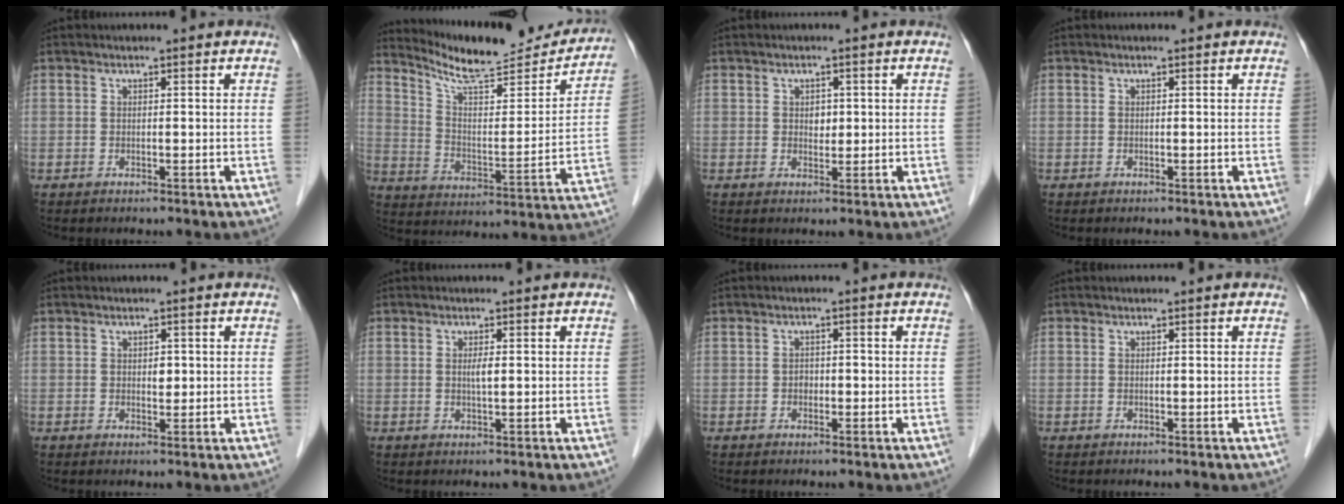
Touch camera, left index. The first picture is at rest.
{"total": 18.8, "force": [17.7, 2.3, 5.8], "torque": [-0.100, -0.034, 0.261]}
{"total": 1.8, "force": [0.4, 1.3, 1.1], "torque": [-0.015, -0.001, 0.006]}
{"total": 0.0}
{"total": 1.4, "force": [0.2, 0.9, 1.0], "torque": [-0.014, 0.000, 0.004]}
{"total": 1.4, "force": [0.2, 0.2, 1.4], "torque": [-0.027, 0.000, 0.003]}
{"total": 1.3, "force": [-0.4, 1.0, 0.7], "torque": [-0.009, 0.005, -0.006]}
{"total": 0.0}